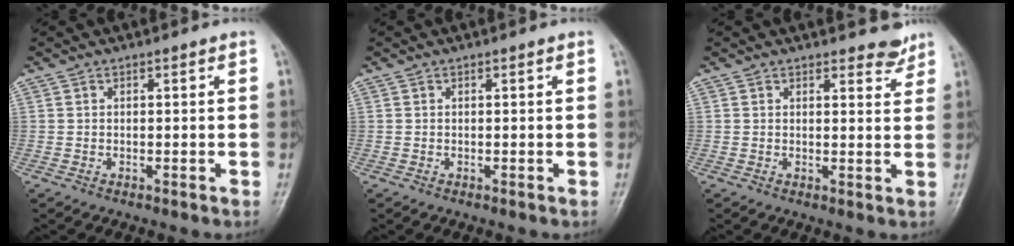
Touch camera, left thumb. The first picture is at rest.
{"total": 0.0}
{"total": 3.2, "force": [2.8, 1.2, 0.9], "torque": [0.004, -0.023, 0.031]}